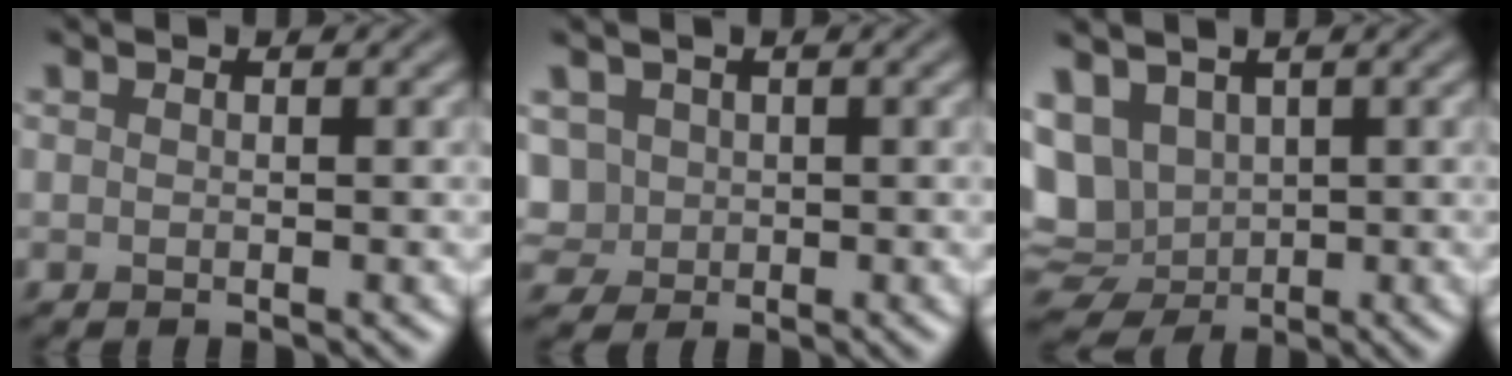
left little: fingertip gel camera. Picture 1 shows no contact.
{"total": 4.1, "force": [0.5, 3.7, 1.7], "torque": [-0.049, 0.014, 0.009]}
{"total": 7.8, "force": [1.3, 6.2, 4.6], "torque": [-0.093, 0.000, 0.028]}